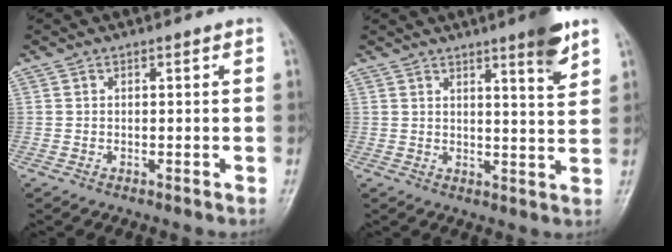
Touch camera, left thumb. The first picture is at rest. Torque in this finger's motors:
{"motor_torque": [1.33, 0.59, 0.67, -0.76, 0.18]}